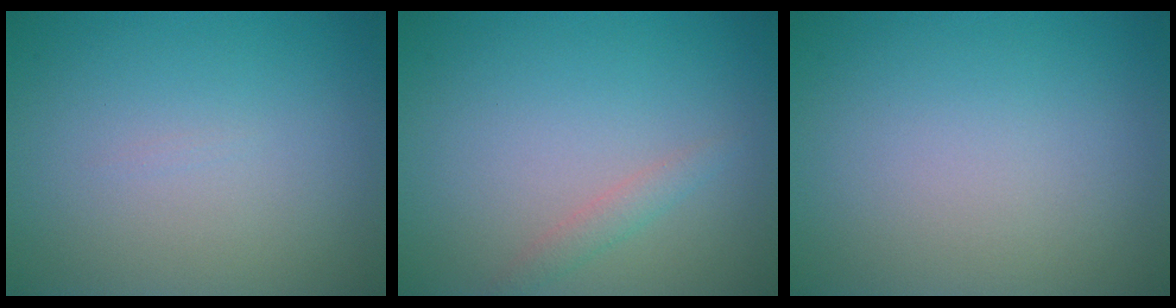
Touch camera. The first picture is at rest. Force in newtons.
{"total": 1.3, "press": 1.3, "slide": 0.2}
{"total": 0.0}